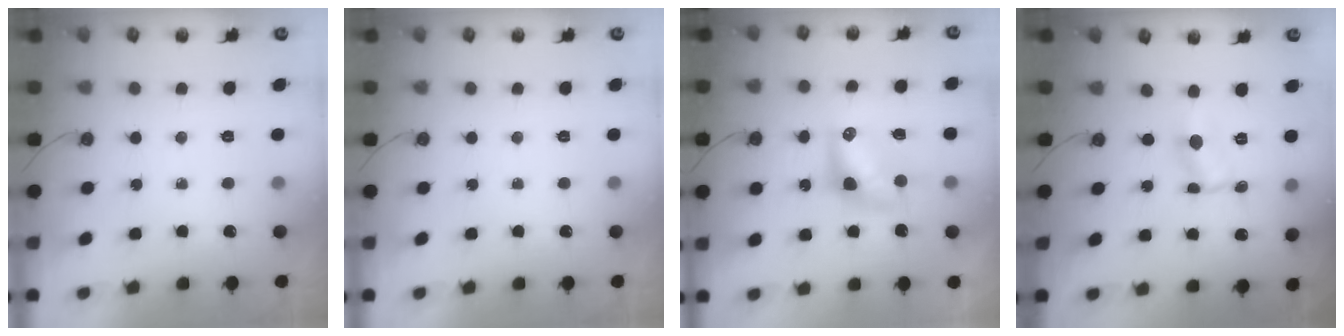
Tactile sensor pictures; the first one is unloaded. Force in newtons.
{"total": 0.0}
{"total": 8.8, "press": 8.7, "slide": 0.4}
{"total": 1.1, "press": 1.0, "slide": 0.2}